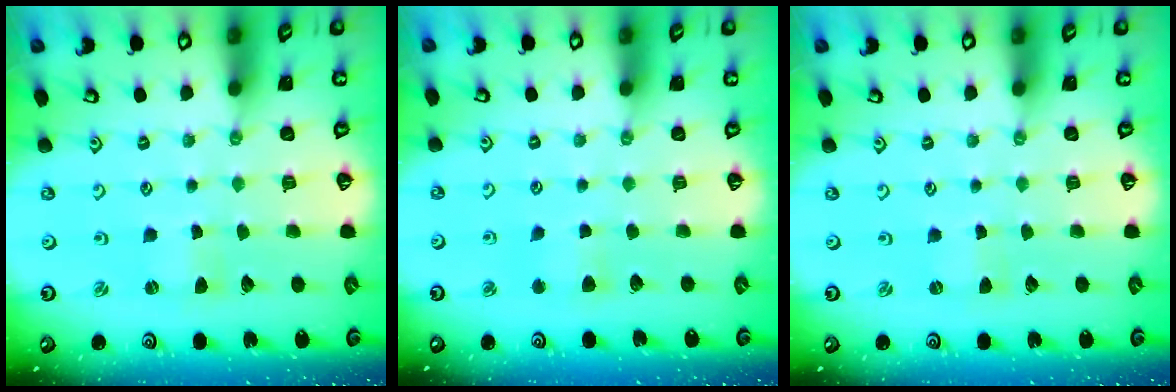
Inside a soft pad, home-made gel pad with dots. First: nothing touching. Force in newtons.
{"total": 3.5, "press": 3.5, "slide": 0.4}
{"total": 0.0}